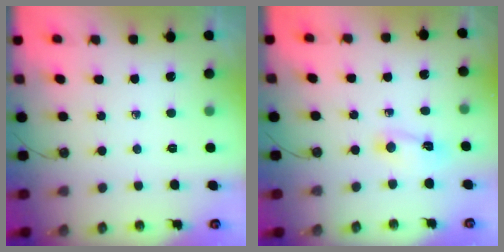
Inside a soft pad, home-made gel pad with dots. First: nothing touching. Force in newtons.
{"total": 2.3, "press": 2.3, "slide": 0.3}